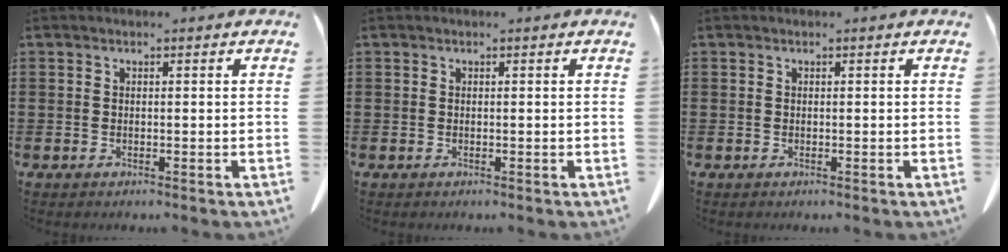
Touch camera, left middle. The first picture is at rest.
{"total": 0.0}
{"total": 0.0}